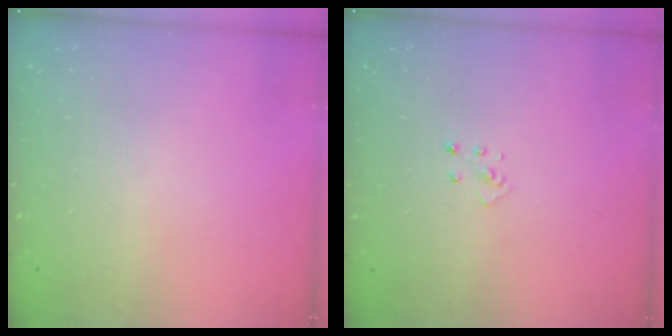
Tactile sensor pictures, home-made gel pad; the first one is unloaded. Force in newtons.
{"total": 2.9, "press": 2.9, "slide": 0.2}